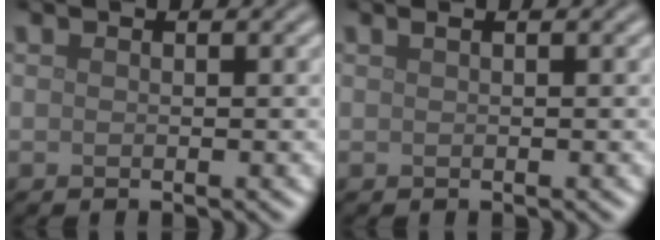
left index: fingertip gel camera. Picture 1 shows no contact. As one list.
[{"total": 0.7, "force": [0.3, 0.3, 0.6], "torque": [-0.008, 0.003, 0.003]}]